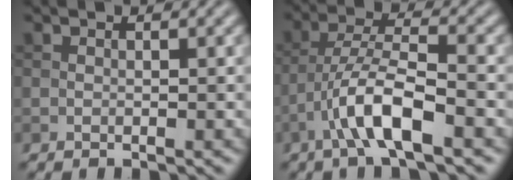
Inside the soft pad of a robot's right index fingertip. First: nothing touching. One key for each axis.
{"total": 6.2, "fx": -3.2, "fy": 1.5, "fz": 5.1, "tx": -0.098, "ty": 0.011, "tz": -0.061}